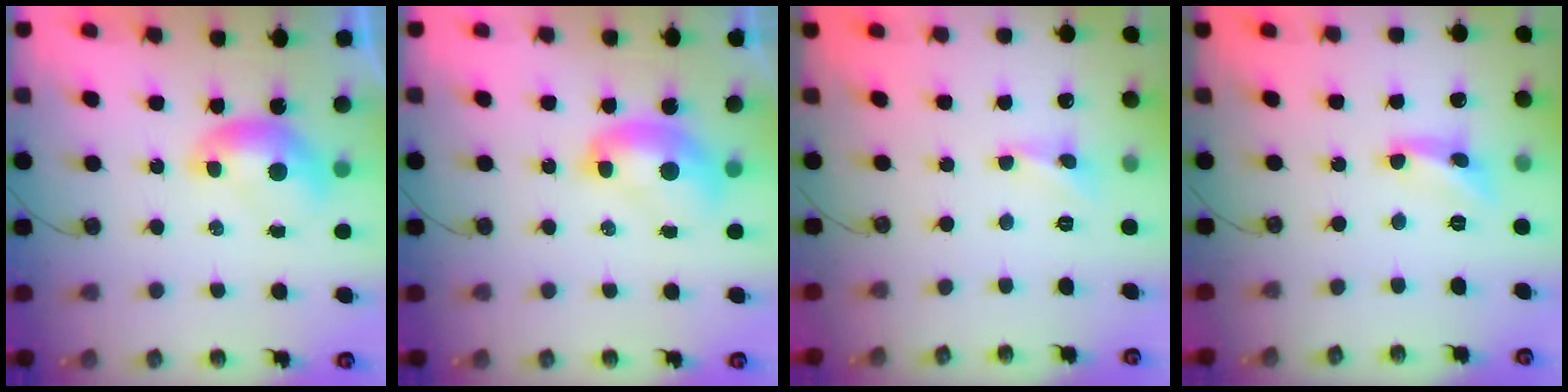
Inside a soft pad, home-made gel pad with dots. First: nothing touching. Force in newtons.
{"total": 1.9, "press": 1.9, "slide": 0.1}
{"total": 1.7, "press": 1.6, "slide": 0.5}
{"total": 2.5, "press": 2.5, "slide": 0.2}